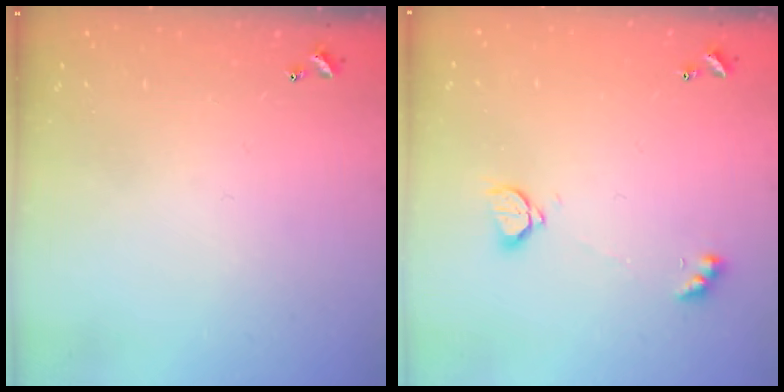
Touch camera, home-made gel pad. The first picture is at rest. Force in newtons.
{"total": 2.2, "press": 2.2, "slide": 0.2}